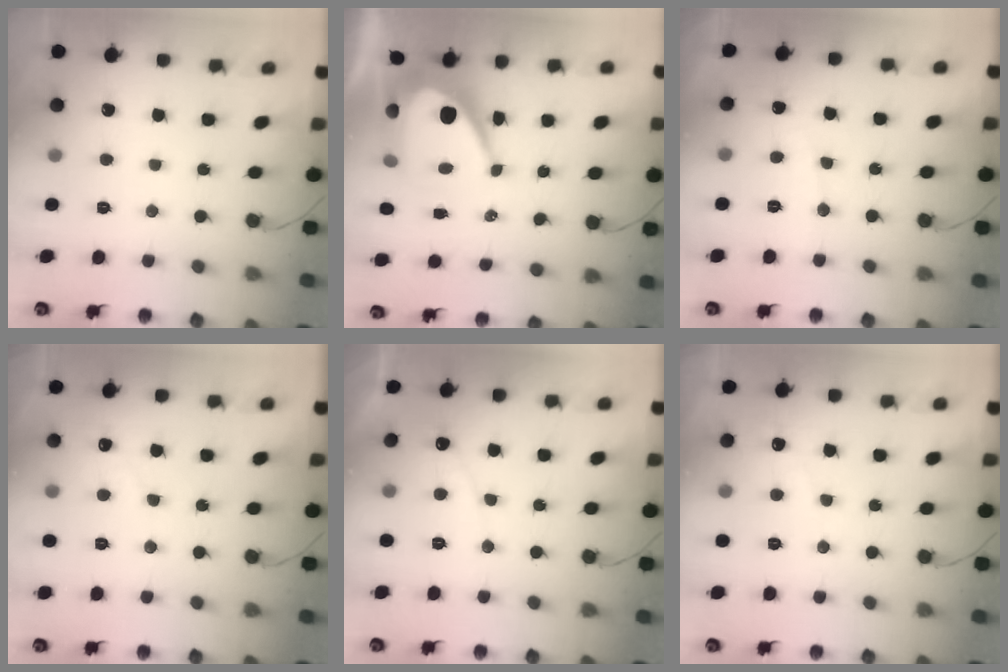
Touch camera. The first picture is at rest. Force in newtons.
{"total": 11.2, "press": 11.2, "slide": 0.9}
{"total": 3.9, "press": 3.9, "slide": 0.3}
{"total": 1.6, "press": 1.6, "slide": 0.1}
{"total": 5.4, "press": 5.4, "slide": 0.4}
{"total": 2.9, "press": 2.9, "slide": 0.3}